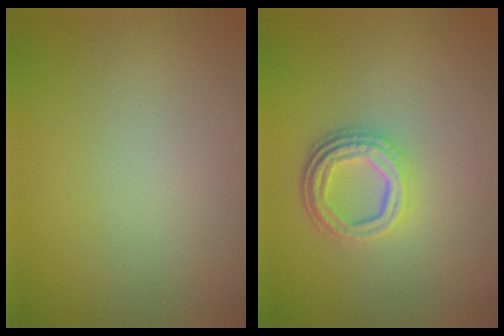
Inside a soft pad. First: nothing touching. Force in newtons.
{"total": 4.2, "press": 3.2, "slide": 2.8}